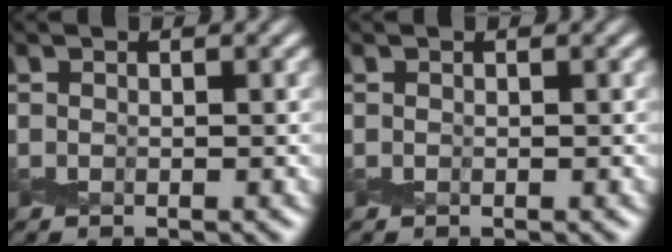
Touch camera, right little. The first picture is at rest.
{"total": 0.0}